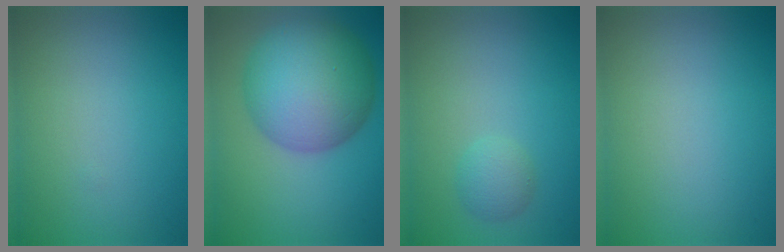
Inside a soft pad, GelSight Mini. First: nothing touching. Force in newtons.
{"total": 10.7, "press": 10.7, "slide": 0.2}
{"total": 1.7, "press": 1.7, "slide": 0.0}
{"total": 0.0}